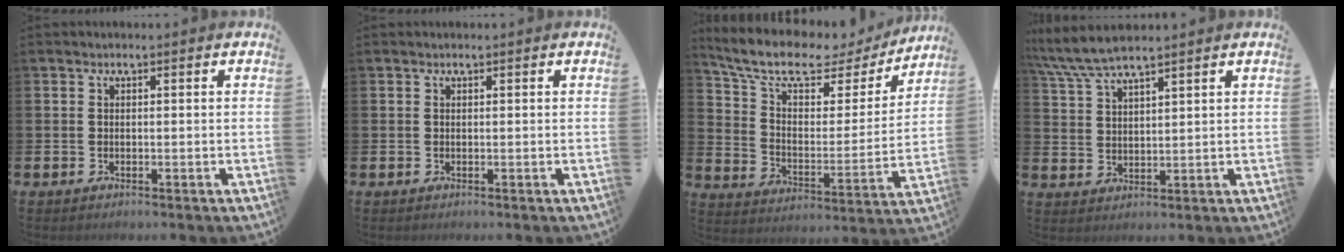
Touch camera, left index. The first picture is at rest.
{"total": 0.0}
{"total": 10.2, "force": [8.4, 3.9, 4.4], "torque": [-0.124, -0.051, 0.140]}
{"total": 6.3, "force": [5.8, 0.6, 2.4], "torque": [-0.068, -0.018, 0.106]}